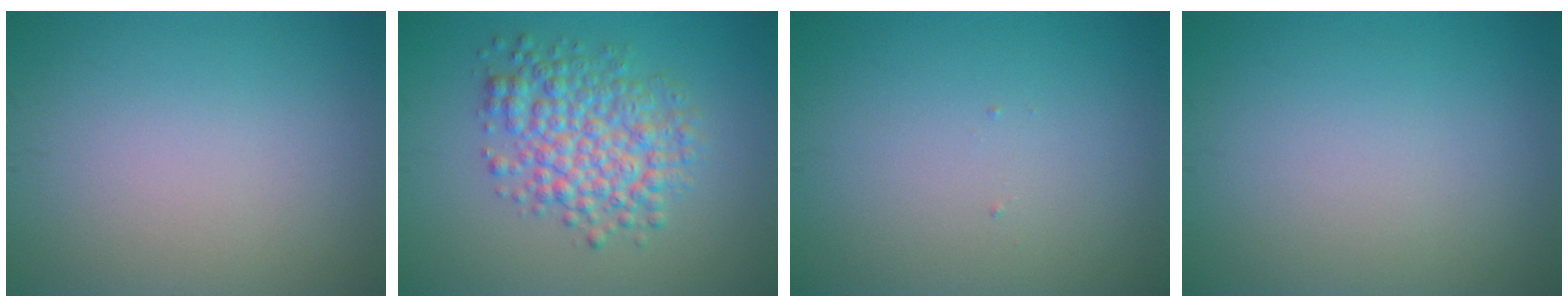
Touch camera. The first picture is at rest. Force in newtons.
{"total": 5.6, "press": 5.6, "slide": 0.1}
{"total": 0.0}
{"total": 0.0}